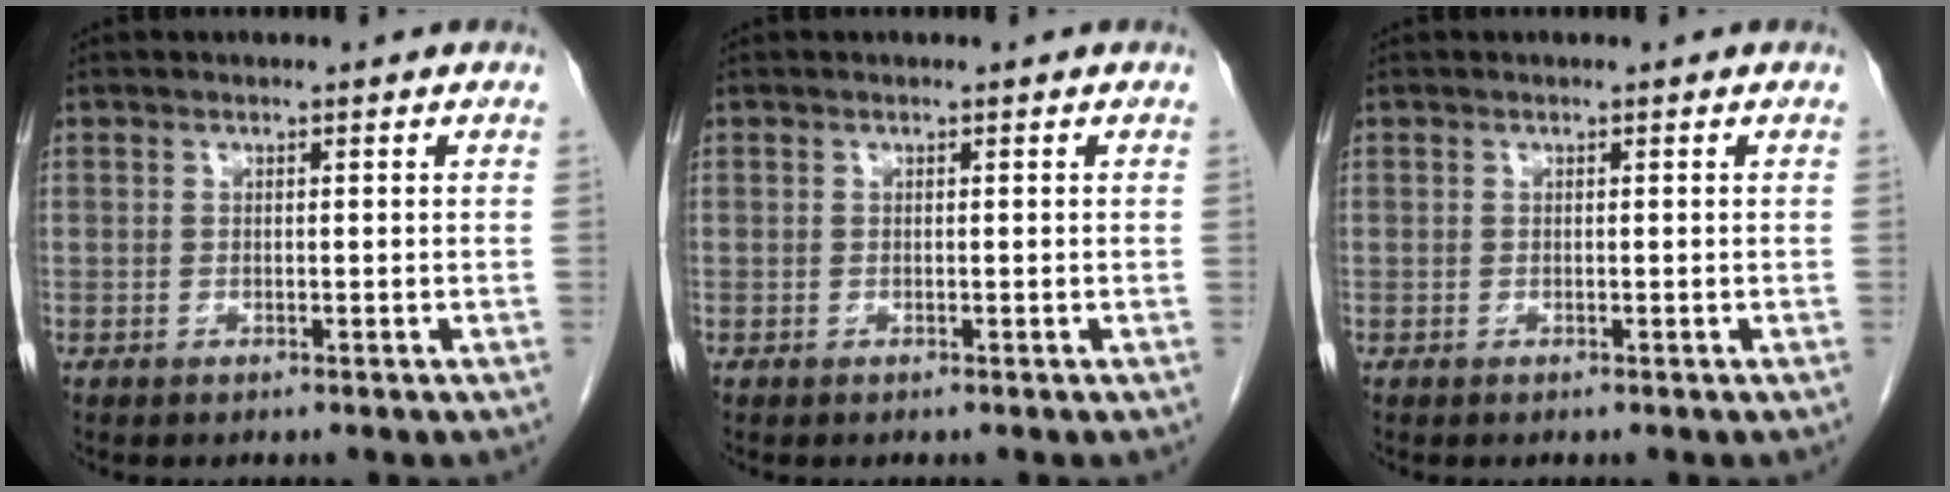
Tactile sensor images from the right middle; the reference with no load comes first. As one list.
[{"total": 0.0}, {"total": 0.0}]